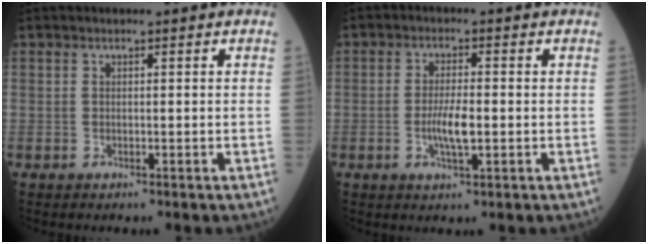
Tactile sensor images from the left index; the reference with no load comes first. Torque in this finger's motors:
{"motor_torque": [0.69, 0.27, 0.12, 0.03]}